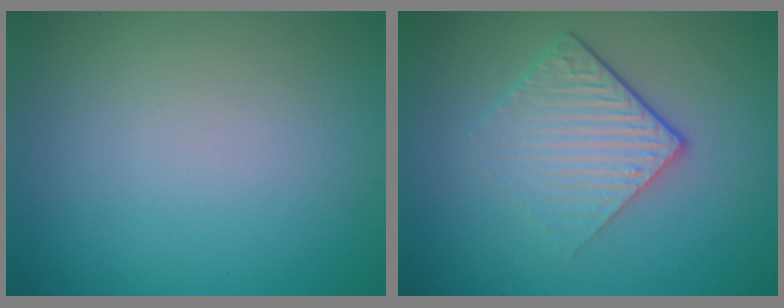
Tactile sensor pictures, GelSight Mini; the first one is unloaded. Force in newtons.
{"total": 4.4, "press": 2.9, "slide": 3.4}